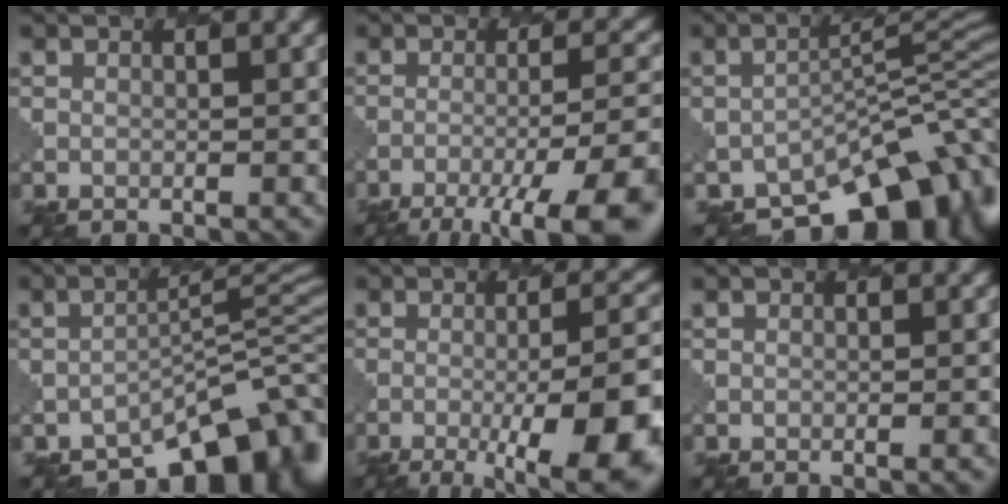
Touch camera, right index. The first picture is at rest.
{"total": 8.9, "force": [-5.9, 2.1, 6.4], "torque": [-0.108, -0.010, -0.088]}
{"total": 11.9, "force": [-8.2, 5.3, 6.7], "torque": [-0.087, -0.010, -0.125]}
{"total": 10.9, "force": [-8.2, 4.1, 6.0], "torque": [-0.069, -0.006, -0.124]}
{"total": 12.4, "force": [-5.5, 3.7, 10.5], "torque": [-0.137, -0.004, -0.079]}
{"total": 1.3, "force": [-0.4, 0.6, 1.1], "torque": [0.000, 0.009, -0.010]}